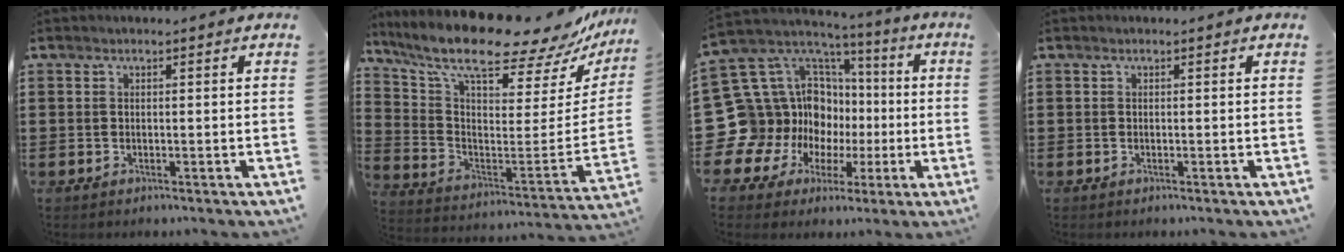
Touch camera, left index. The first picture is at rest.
{"total": 13.3, "force": [10.7, 2.2, 7.6], "torque": [-0.172, -0.083, 0.180]}
{"total": 16.9, "force": [-1.0, 15.4, 6.7], "torque": [-0.192, -0.036, 0.018]}
{"total": 0.0}